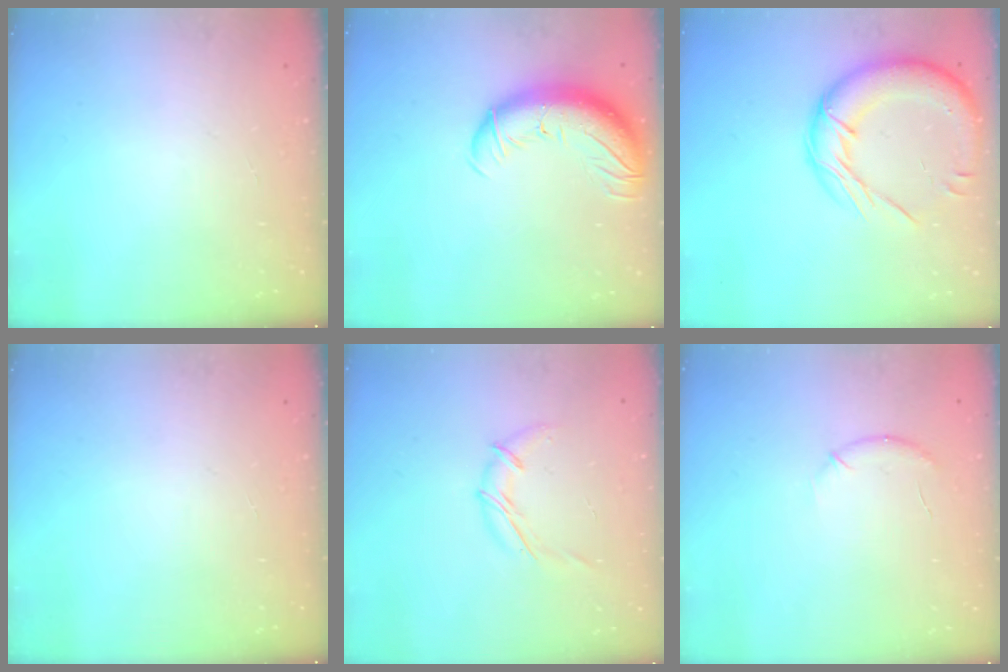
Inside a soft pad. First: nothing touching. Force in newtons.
{"total": 14.0, "press": 13.6, "slide": 3.5}
{"total": 17.6, "press": 17.4, "slide": 2.5}
{"total": 0.0}
{"total": 7.6, "press": 7.5, "slide": 0.8}
{"total": 6.3, "press": 6.1, "slide": 1.6}